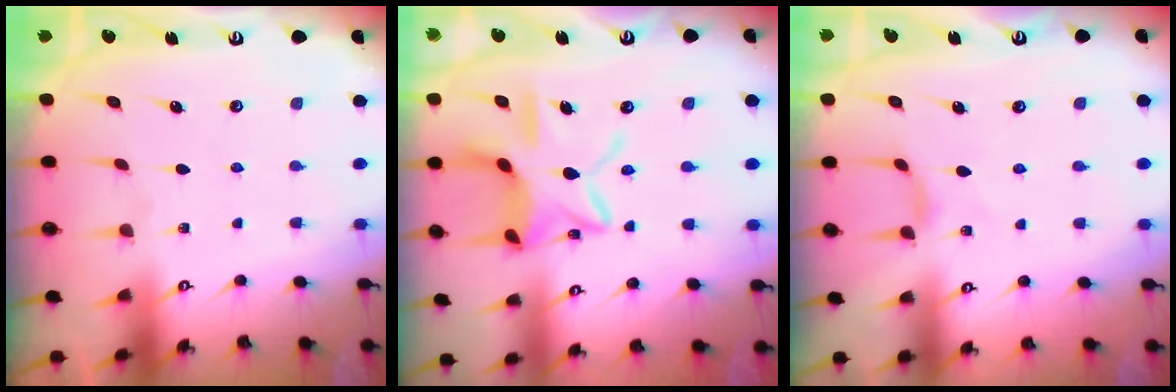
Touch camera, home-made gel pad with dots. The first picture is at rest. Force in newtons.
{"total": 14.9, "press": 14.8, "slide": 1.2}
{"total": 2.3, "press": 2.3, "slide": 0.5}